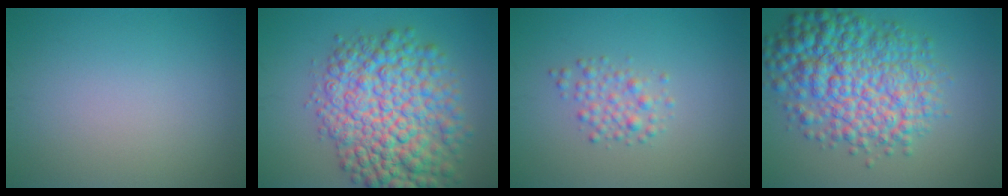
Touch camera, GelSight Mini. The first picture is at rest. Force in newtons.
{"total": 10.9, "press": 10.9, "slide": 0.2}
{"total": 2.1, "press": 2.1, "slide": 0.0}
{"total": 9.8, "press": 9.8, "slide": 0.2}